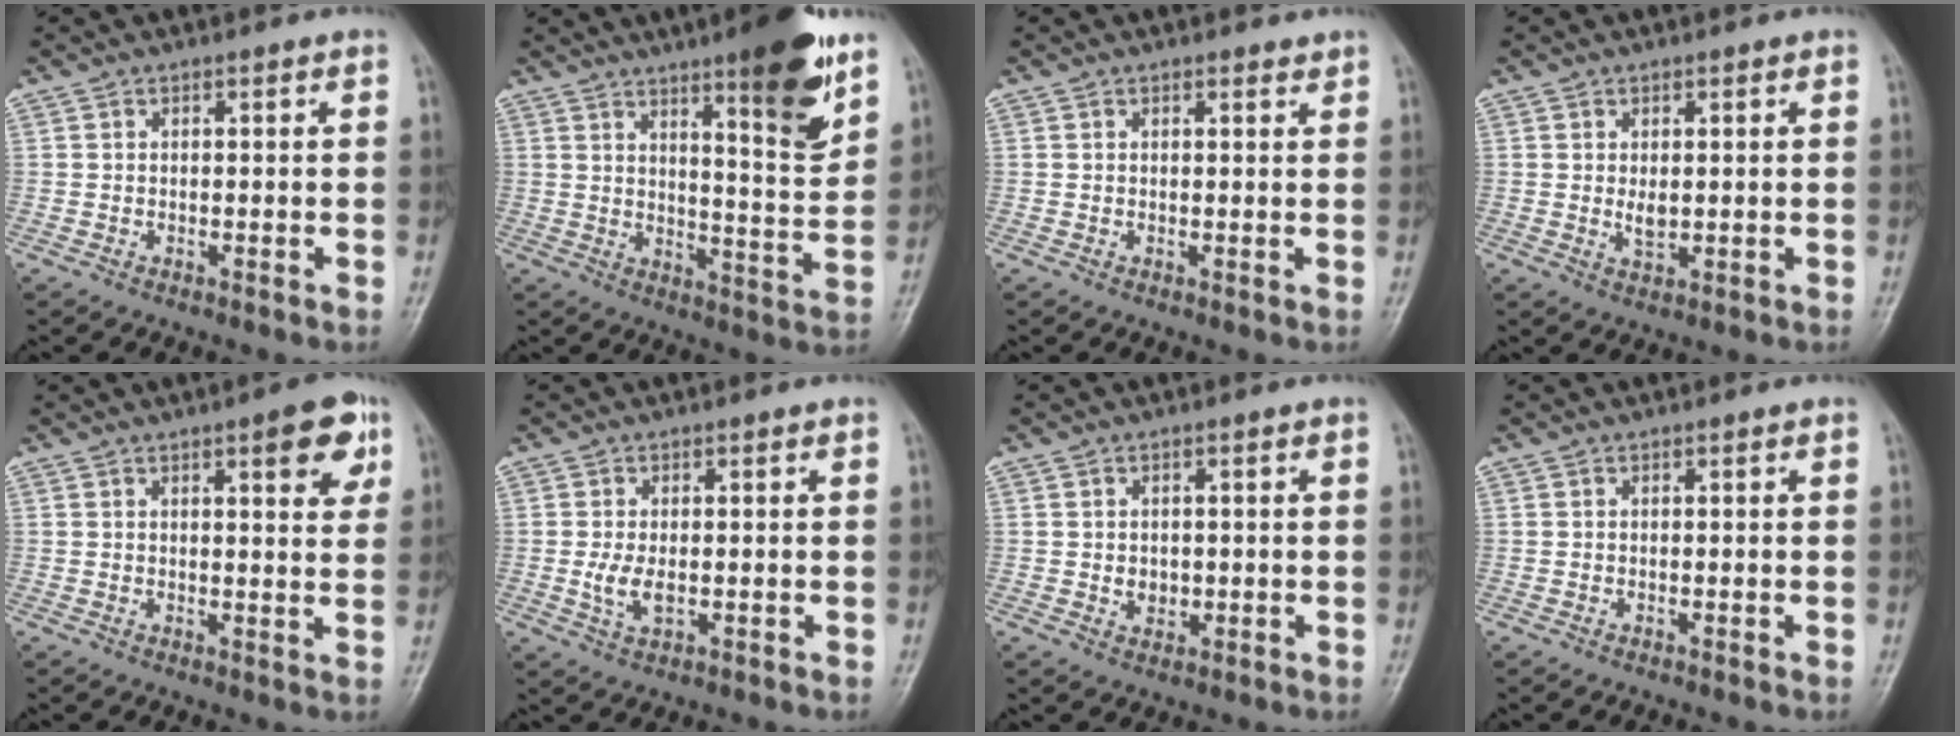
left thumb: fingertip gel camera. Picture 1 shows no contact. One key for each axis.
{"total": 14.2, "fx": 8.5, "fy": 2.6, "fz": 11.1, "tx": -0.134, "ty": -0.056, "tz": 0.124}
{"total": 1.0, "fx": 0.8, "fy": 0.4, "fz": 0.5, "tx": -0.005, "ty": -0.005, "tz": 0.010}
{"total": 2.4, "fx": 0.2, "fy": 1.4, "fz": 2.0, "tx": -0.028, "ty": -0.007, "tz": 0.007}
{"total": 7.4, "fx": 3.6, "fy": 2.3, "fz": 6.0, "tx": -0.057, "ty": -0.012, "tz": 0.041}
{"total": 4.1, "fx": -0.5, "fy": 2.2, "fz": 3.4, "tx": -0.070, "ty": -0.006, "tz": -0.008}
{"total": 2.8, "fx": -0.2, "fy": 2.3, "fz": 1.6, "tx": -0.012, "ty": 0.001, "tz": 0.002}
{"total": 0.0}